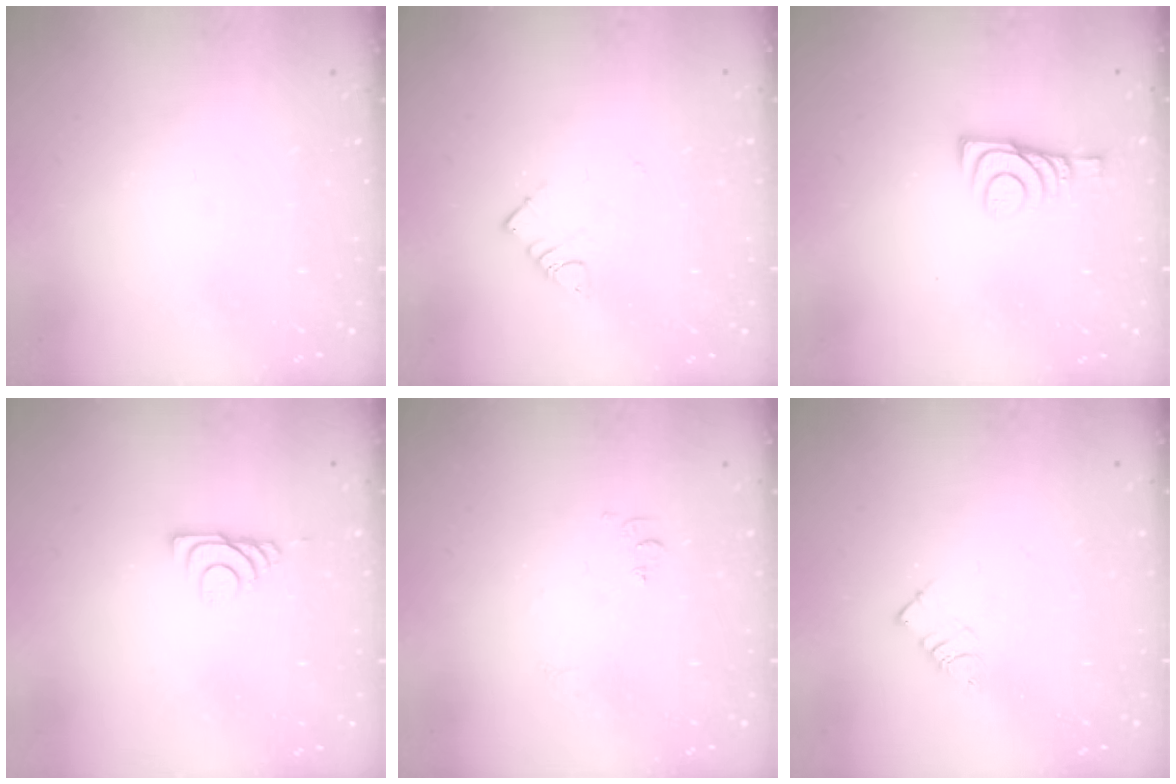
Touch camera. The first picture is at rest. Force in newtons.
{"total": 3.2, "press": 3.2, "slide": 0.2}
{"total": 6.4, "press": 6.4, "slide": 0.8}
{"total": 5.6, "press": 5.5, "slide": 0.8}
{"total": 5.7, "press": 5.6, "slide": 0.7}
{"total": 3.3, "press": 3.3, "slide": 0.2}